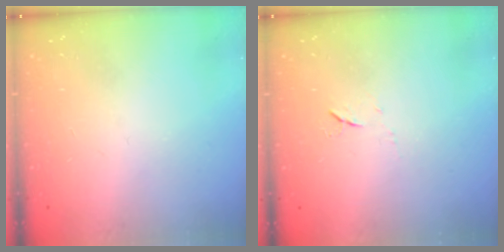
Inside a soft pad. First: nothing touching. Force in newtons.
{"total": 4.6, "press": 4.6, "slide": 0.7}